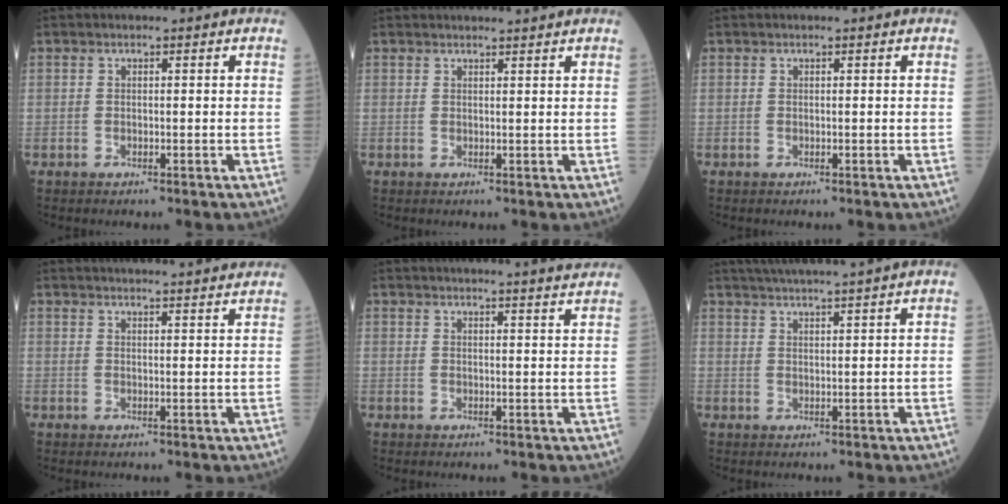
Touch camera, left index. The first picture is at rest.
{"total": 4.8, "force": [4.6, -0.1, 1.6], "torque": [-0.018, 0.021, 0.053]}
{"total": 0.0}
{"total": 13.4, "force": [12.6, 0.6, 4.8], "torque": [-0.065, 0.023, 0.152]}
{"total": 9.7, "force": [9.2, -0.9, 3.1], "torque": [-0.043, 0.003, 0.101]}
{"total": 9.1, "force": [7.9, -1.3, 4.3], "torque": [-0.067, 0.021, 0.112]}